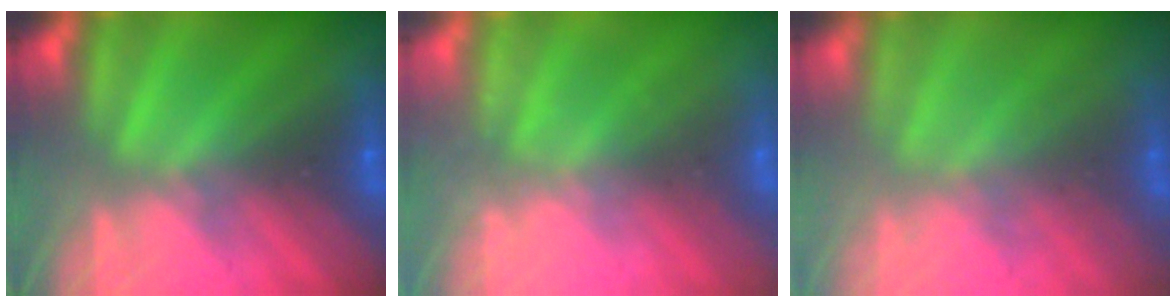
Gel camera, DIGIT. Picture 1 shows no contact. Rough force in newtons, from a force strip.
{"total": 2.2}
{"total": 2.5}